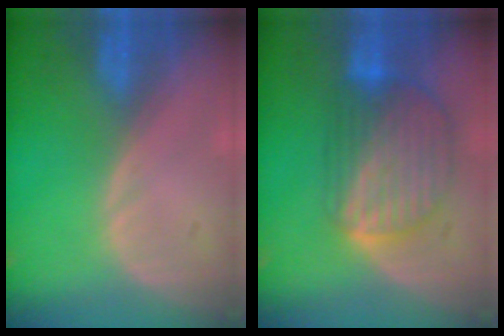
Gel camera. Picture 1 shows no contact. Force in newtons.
{"total": 9.1, "press": 7.8, "slide": 4.7}